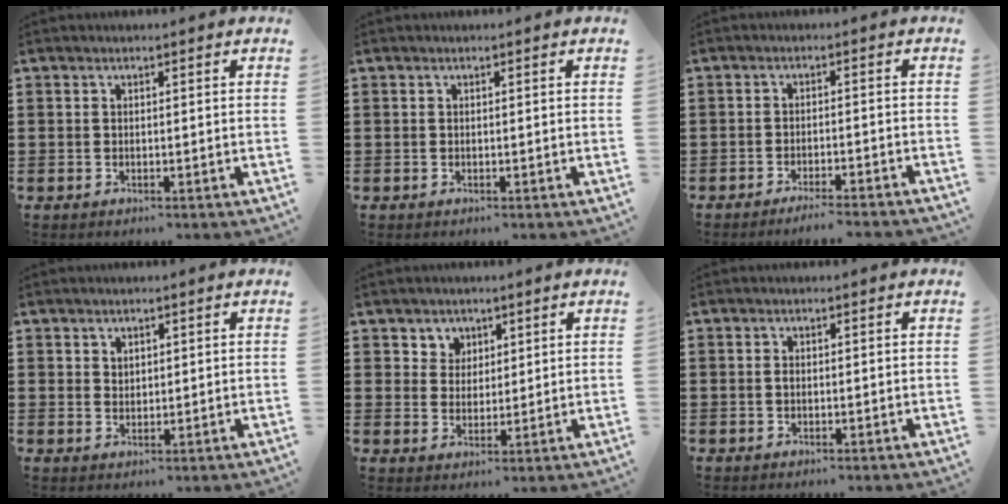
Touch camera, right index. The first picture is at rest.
{"total": 0.0}
{"total": 2.7, "force": [-2.5, -0.4, 0.9], "torque": [-0.015, 0.000, -0.051]}
{"total": 1.6, "force": [1.3, 1.0, 0.3], "torque": [-0.007, 0.004, 0.025]}
{"total": 3.6, "force": [2.0, 2.9, -0.1], "torque": [-0.016, 0.010, 0.036]}
{"total": 0.7, "force": [-0.1, 0.4, 0.5], "torque": [-0.012, -0.001, -0.001]}